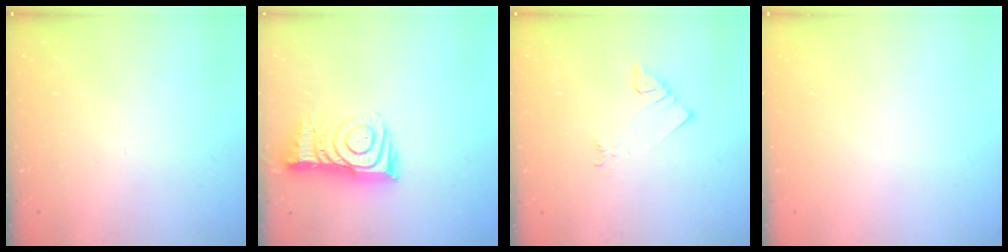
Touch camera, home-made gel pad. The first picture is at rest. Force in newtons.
{"total": 12.6, "press": 12.5, "slide": 1.0}
{"total": 2.1, "press": 2.0, "slide": 0.5}
{"total": 1.5, "press": 1.5, "slide": 0.1}